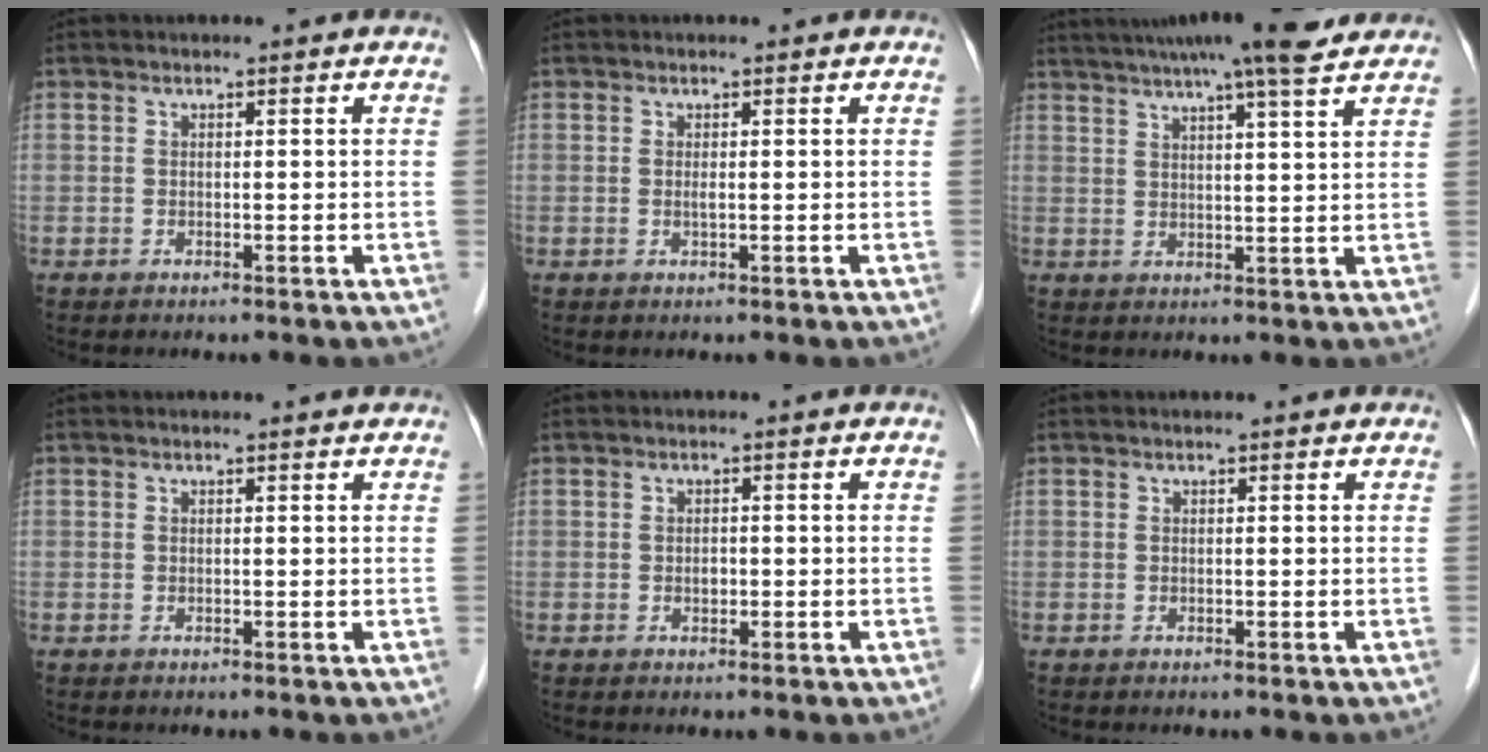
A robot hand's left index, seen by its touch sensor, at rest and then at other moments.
{"total": 0.6, "force": [0.0, 0.0, 0.6], "torque": [-0.015, -0.004, -0.001]}
{"total": 14.8, "force": [12.3, 0.5, 8.3], "torque": [-0.136, 0.030, 0.166]}
{"total": 1.1, "force": [1.0, 0.0, 0.4], "torque": [-0.013, 0.004, 0.012]}
{"total": 1.0, "force": [-0.2, 0.7, 0.7], "torque": [-0.013, -0.001, -0.003]}
{"total": 0.5, "force": [0.5, 0.0, 0.2], "torque": [-0.009, 0.001, 0.006]}